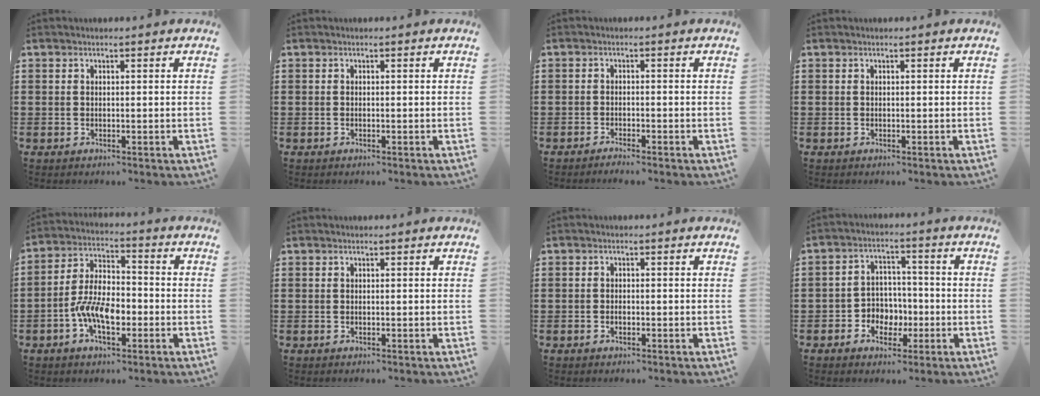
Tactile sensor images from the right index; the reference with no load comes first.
{"total": 0.0}
{"total": 1.3, "force": [-1.3, -0.1, 0.2], "torque": [-0.006, 0.002, -0.025]}
{"total": 0.0}
{"total": 8.3, "force": [-3.0, 4.4, 6.3], "torque": [-0.148, 0.000, -0.064]}
{"total": 0.0}
{"total": 0.8, "force": [-0.5, 0.4, 0.5], "torque": [-0.011, -0.003, -0.009]}
{"total": 4.8, "force": [-1.8, 4.2, 1.5], "torque": [-0.030, 0.009, -0.037]}